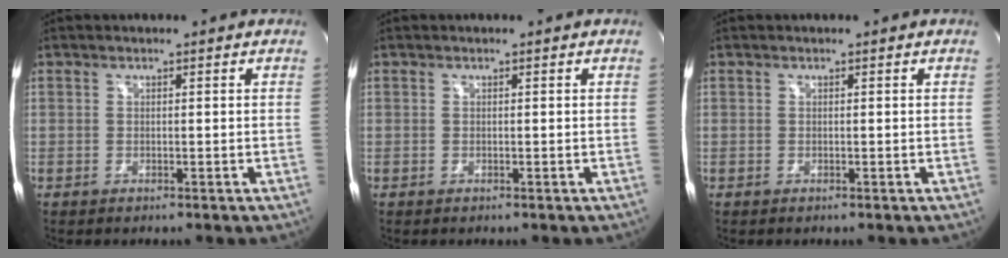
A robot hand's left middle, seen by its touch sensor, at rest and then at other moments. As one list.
[{"total": 0.0}, {"total": 0.0}]